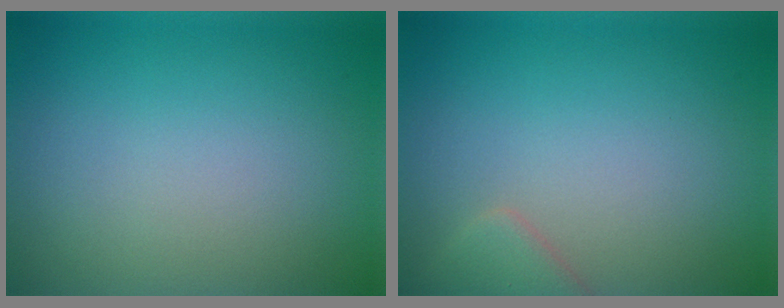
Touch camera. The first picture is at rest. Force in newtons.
{"total": 2.0, "press": 2.0, "slide": 0.2}